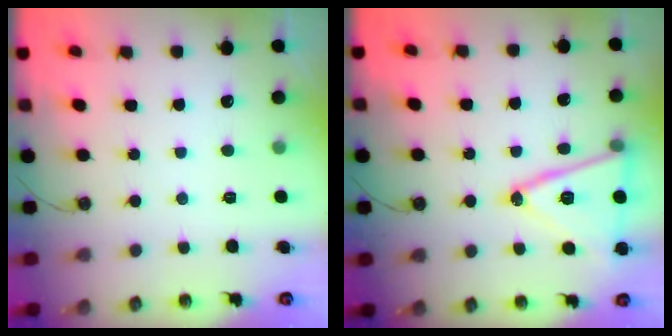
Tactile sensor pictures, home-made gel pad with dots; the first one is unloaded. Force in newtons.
{"total": 18.0, "press": 17.7, "slide": 3.2}